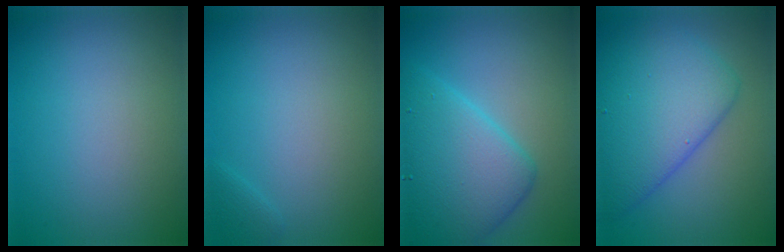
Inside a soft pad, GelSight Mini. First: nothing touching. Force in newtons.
{"total": 0.7, "press": 0.7, "slide": 0.1}
{"total": 7.6, "press": 7.6, "slide": 0.1}
{"total": 7.5, "press": 7.5, "slide": 0.3}